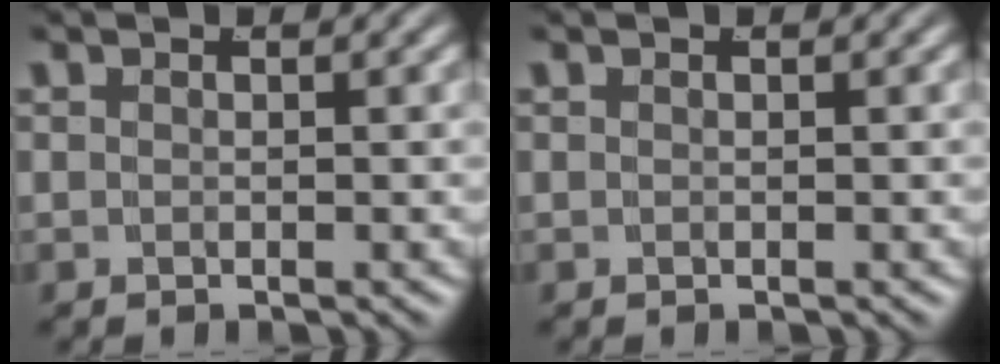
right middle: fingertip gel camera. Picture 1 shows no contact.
{"total": 0.0}